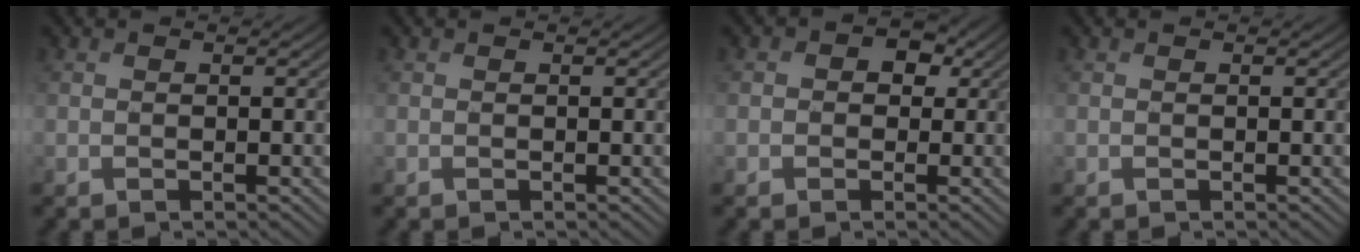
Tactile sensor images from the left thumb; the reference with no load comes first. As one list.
[{"total": 0.0}, {"total": 3.7, "force": [0.8, 3.2, 1.7], "torque": [-0.025, 0.010, -0.004]}, {"total": 0.0}]